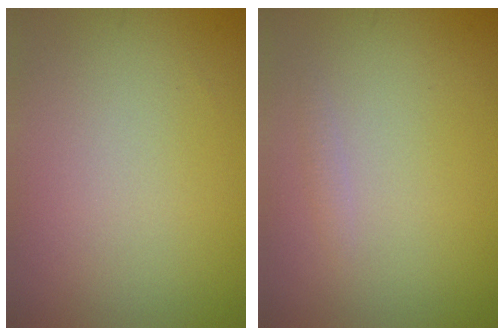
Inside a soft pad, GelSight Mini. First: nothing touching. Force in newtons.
{"total": 0.6, "press": 0.6, "slide": 0.0}